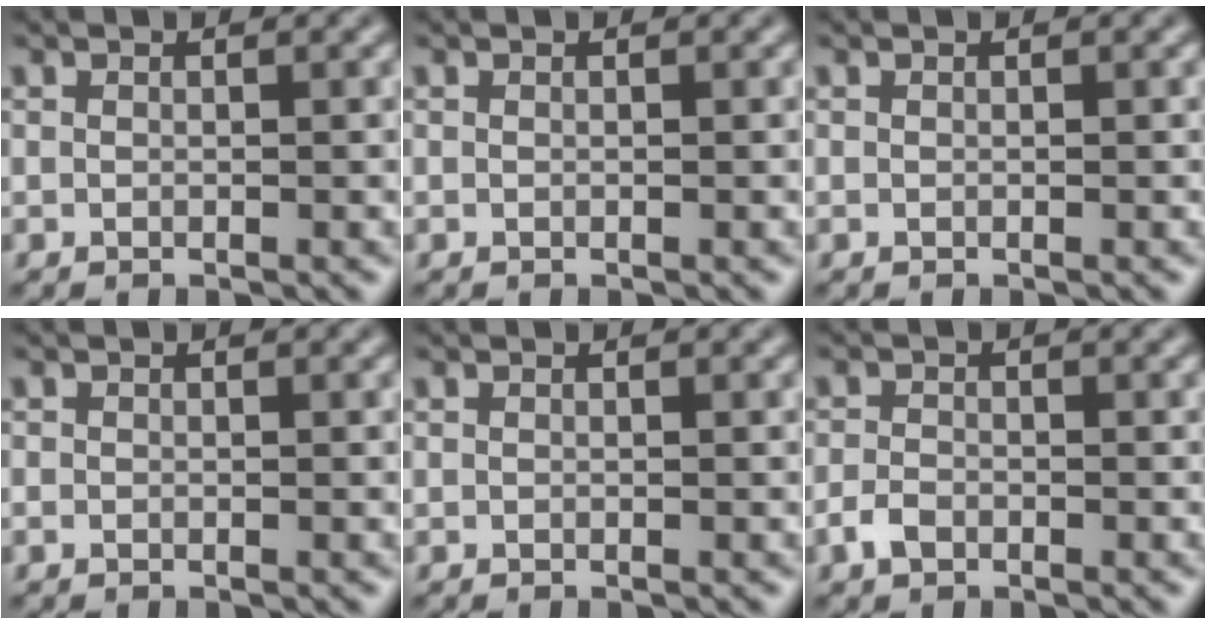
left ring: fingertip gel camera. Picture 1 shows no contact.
{"total": 0.0}
{"total": 0.0}
{"total": 0.0}
{"total": 0.0}
{"total": 1.5, "force": [-0.9, 0.9, 0.8], "torque": [-0.013, 0.003, -0.022]}